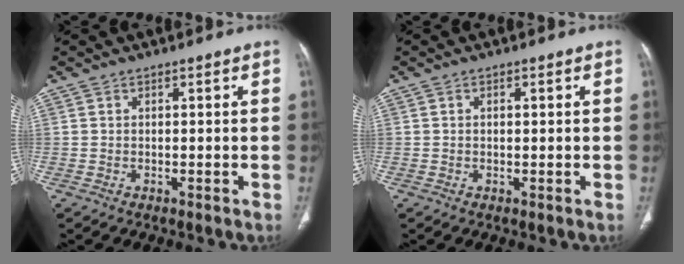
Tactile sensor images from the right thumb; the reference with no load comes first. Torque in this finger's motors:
{"motor_torque": [-0.17, -0.55, -0.41, 0.01, 0.08]}